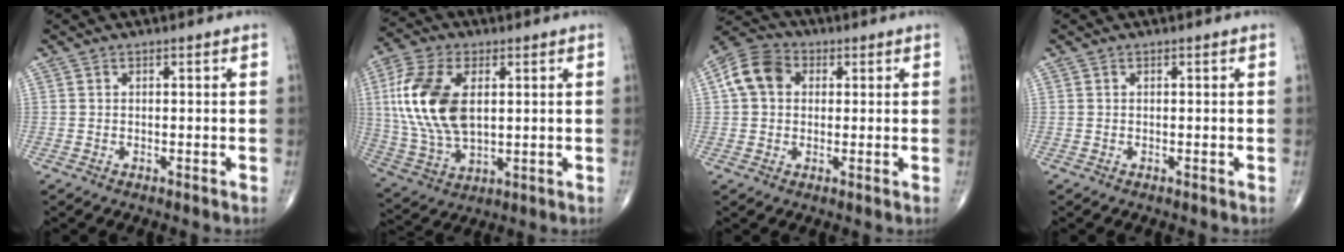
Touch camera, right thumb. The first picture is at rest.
{"total": 17.2, "force": [2.9, 9.7, 13.9], "torque": [-0.287, -0.009, 0.057]}
{"total": 8.6, "force": [1.7, 6.7, 5.1], "torque": [-0.089, 0.018, 0.022]}
{"total": 0.0}